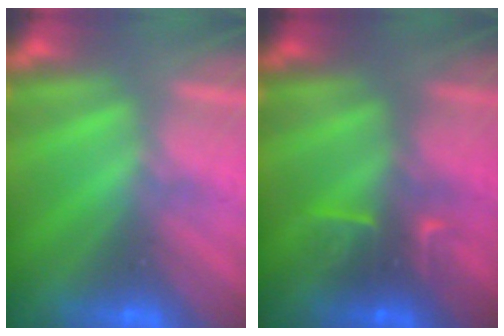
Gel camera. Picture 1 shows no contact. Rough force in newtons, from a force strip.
{"total": 2.4}